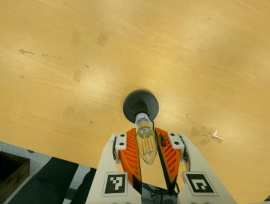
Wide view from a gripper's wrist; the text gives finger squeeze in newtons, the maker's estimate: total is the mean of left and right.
{"total": 12.2, "left": 12.2, "right": 12.1}